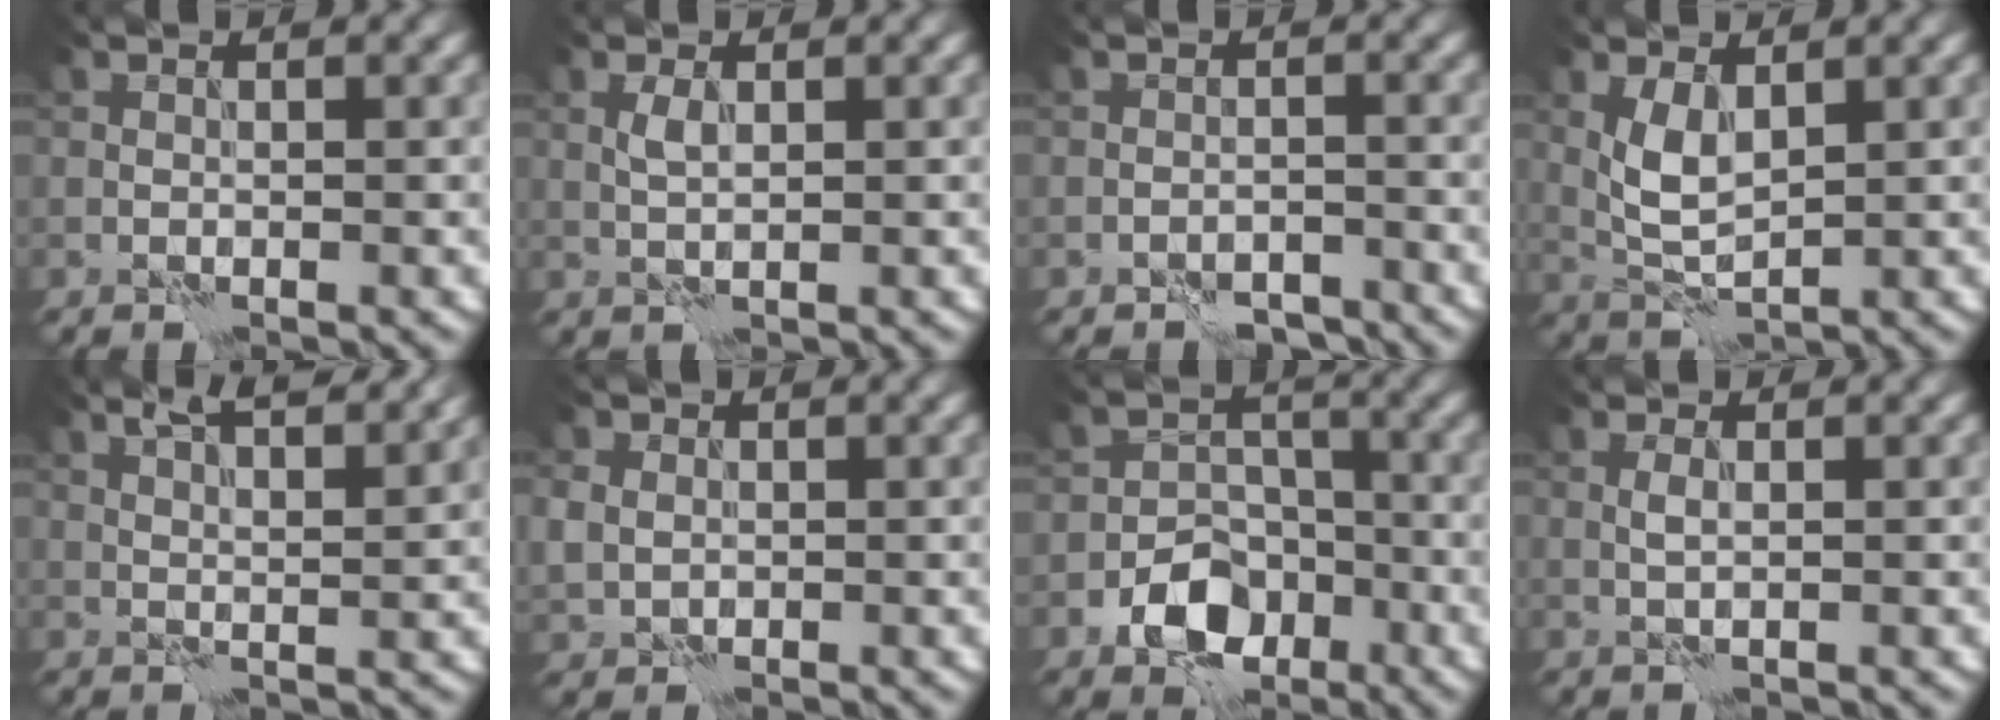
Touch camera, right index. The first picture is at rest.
{"total": 1.3, "force": [0.4, 0.4, 1.2], "torque": [-0.028, 0.004, 0.008]}
{"total": 2.5, "force": [-2.2, 1.0, 0.7], "torque": [-0.006, 0.003, -0.037]}
{"total": 3.2, "force": [1.0, 1.4, 2.7], "torque": [-0.063, -0.001, 0.023]}
{"total": 5.7, "force": [4.1, 1.5, 3.7], "torque": [-0.047, 0.020, 0.044]}
{"total": 2.7, "force": [0.4, 2.4, 1.2], "torque": [-0.031, 0.011, 0.006]}
{"total": 5.6, "force": [-2.8, 3.9, 2.8], "torque": [-0.039, -0.004, -0.052]}
{"total": 0.9, "force": [0.1, 0.2, 0.9], "torque": [-0.020, 0.002, 0.002]}